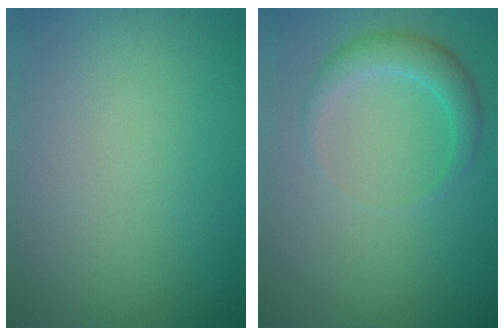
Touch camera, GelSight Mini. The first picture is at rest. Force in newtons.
{"total": 2.7, "press": 2.7, "slide": 0.1}